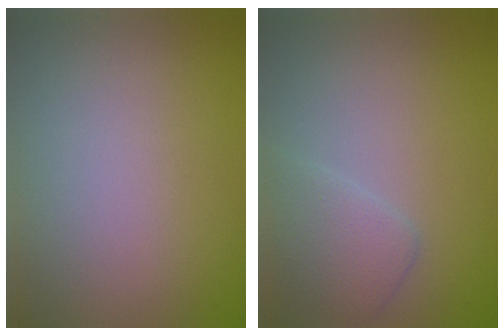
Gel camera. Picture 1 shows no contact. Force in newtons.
{"total": 2.5, "press": 2.5, "slide": 0.2}